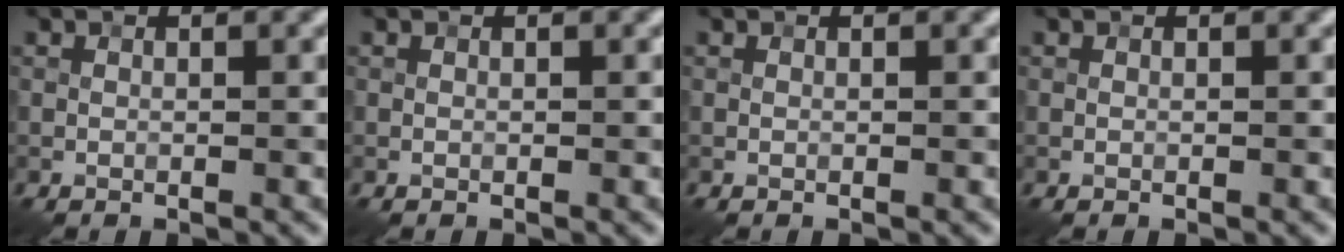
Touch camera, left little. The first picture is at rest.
{"total": 0.0}
{"total": 0.0}
{"total": 0.0}